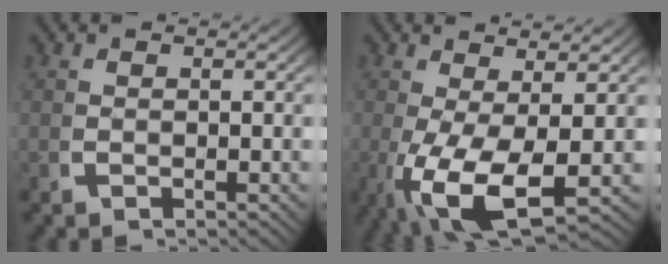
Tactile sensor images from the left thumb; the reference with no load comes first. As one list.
[{"total": 9.0, "force": [-2.3, 4.0, 7.7], "torque": [-0.165, -0.035, -0.006]}]